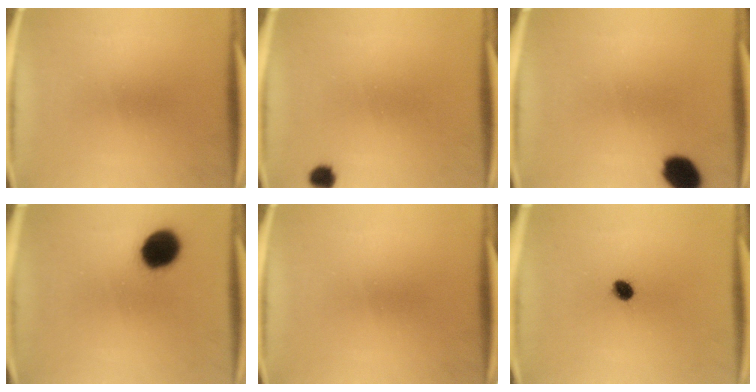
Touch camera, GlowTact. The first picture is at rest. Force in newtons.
{"total": 2.3}
{"total": 7.5}
{"total": 10.7}
{"total": 0.0}
{"total": 3.5}